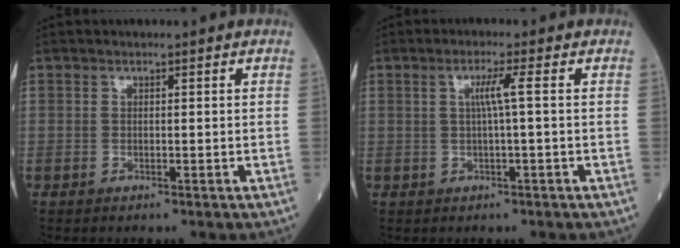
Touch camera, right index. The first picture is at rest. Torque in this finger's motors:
{"motor_torque": [0.59, 0.21, 0.32, 0.10]}